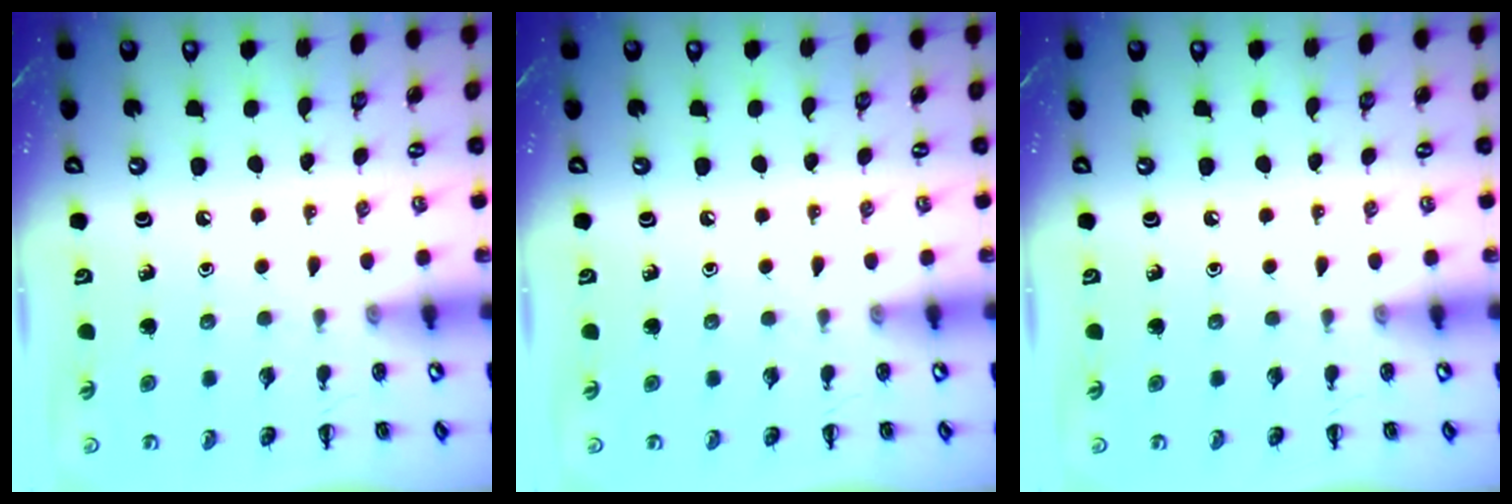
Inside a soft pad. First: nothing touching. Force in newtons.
{"total": 0.0}
{"total": 0.0}